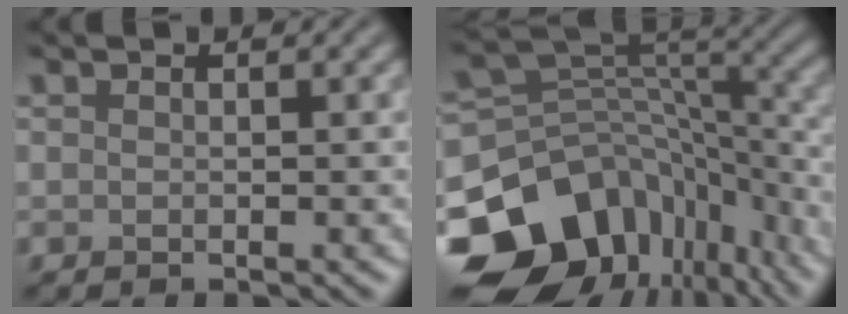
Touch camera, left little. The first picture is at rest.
{"total": 14.8, "force": [-8.6, 10.1, 6.7], "torque": [-0.161, 0.009, -0.131]}